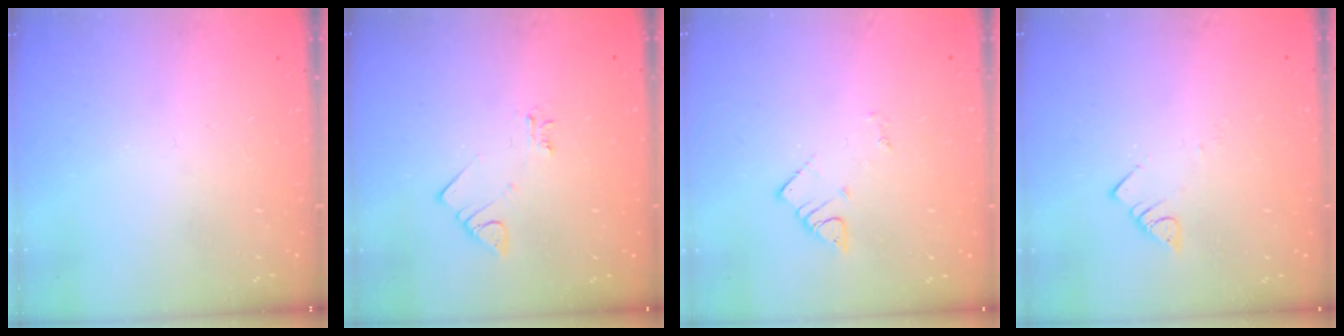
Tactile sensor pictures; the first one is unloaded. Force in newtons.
{"total": 4.1, "press": 4.0, "slide": 0.7}
{"total": 2.7, "press": 2.7, "slide": 0.4}
{"total": 2.8, "press": 2.8, "slide": 0.2}